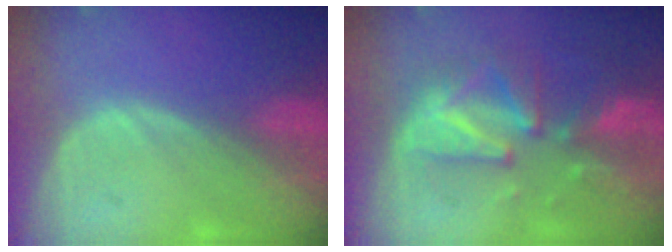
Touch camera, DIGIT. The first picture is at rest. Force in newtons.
{"total": 9.8, "press": 8.6, "slide": 4.7}